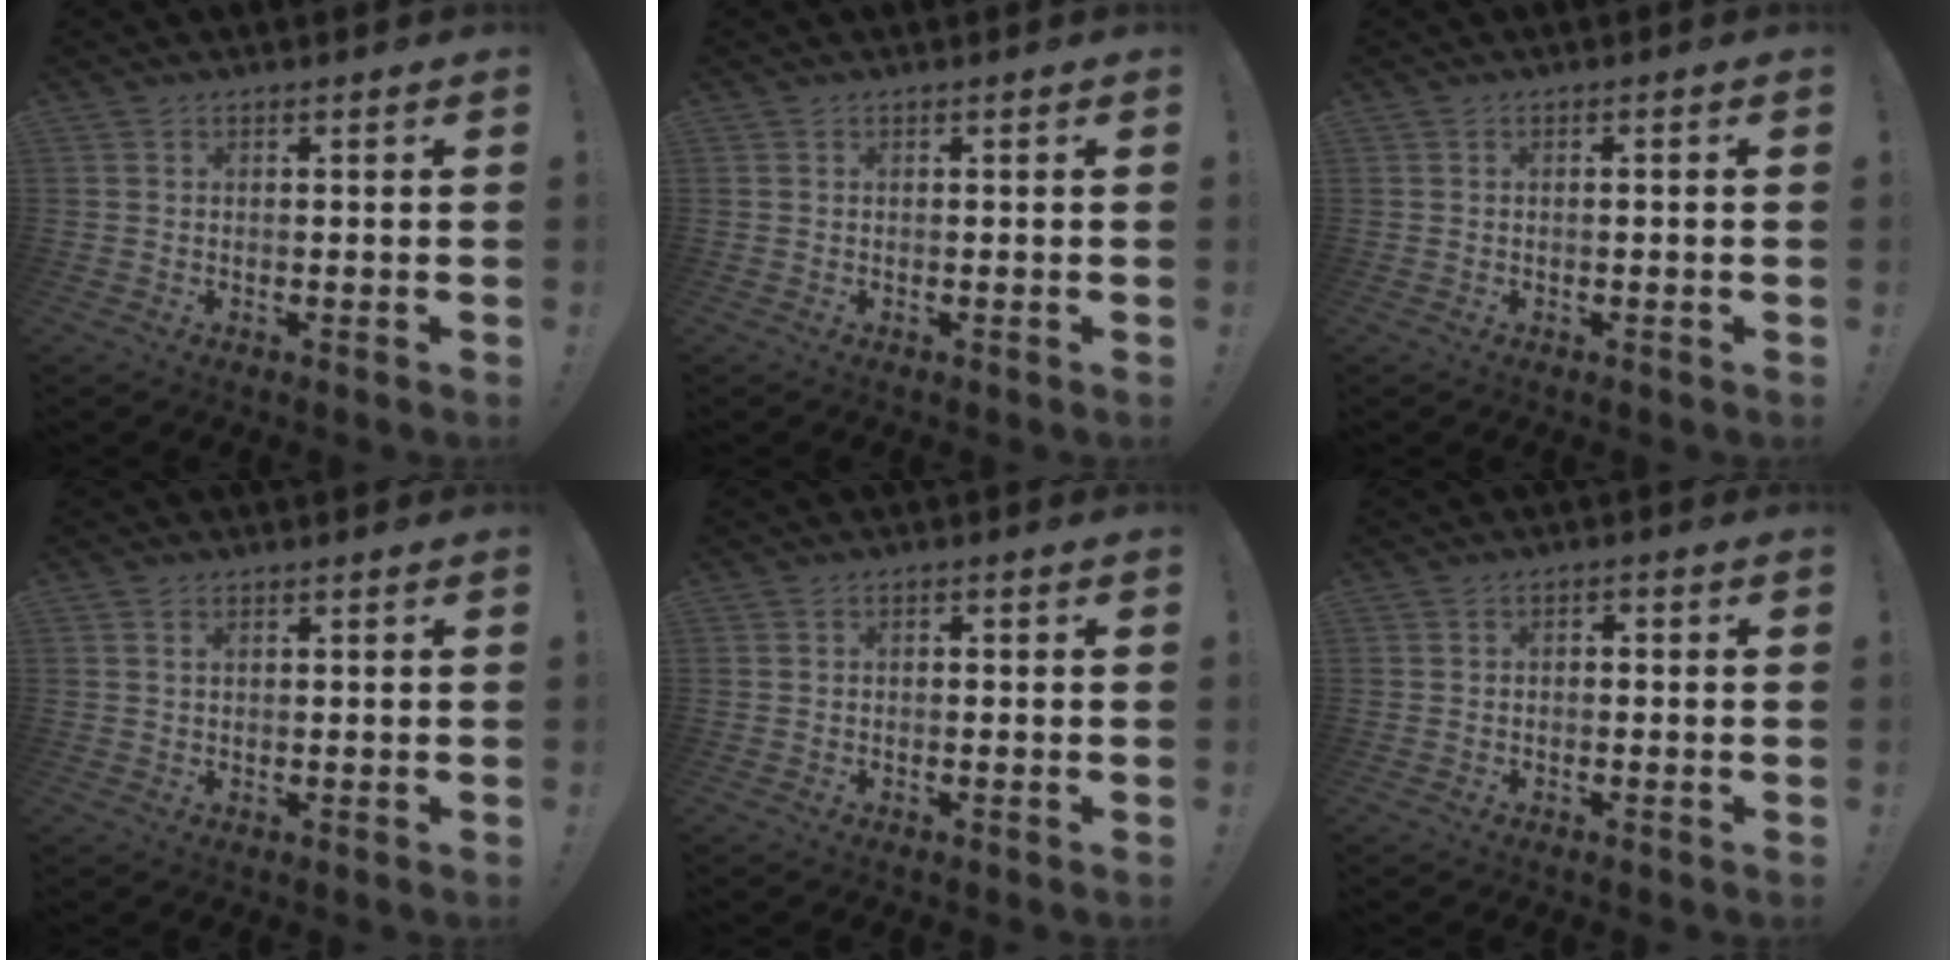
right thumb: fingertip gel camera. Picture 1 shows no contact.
{"total": 0.0}
{"total": 0.7, "force": [-0.2, -0.4, 0.5], "torque": [-0.010, -0.001, -0.005]}
{"total": 1.1, "force": [0.5, 0.5, 0.8], "torque": [-0.014, -0.001, 0.009]}
{"total": 1.1, "force": [-0.9, 0.4, 0.4], "torque": [-0.007, 0.003, -0.017]}
{"total": 1.7, "force": [-1.5, 0.6, 0.5], "torque": [-0.009, 0.008, -0.028]}